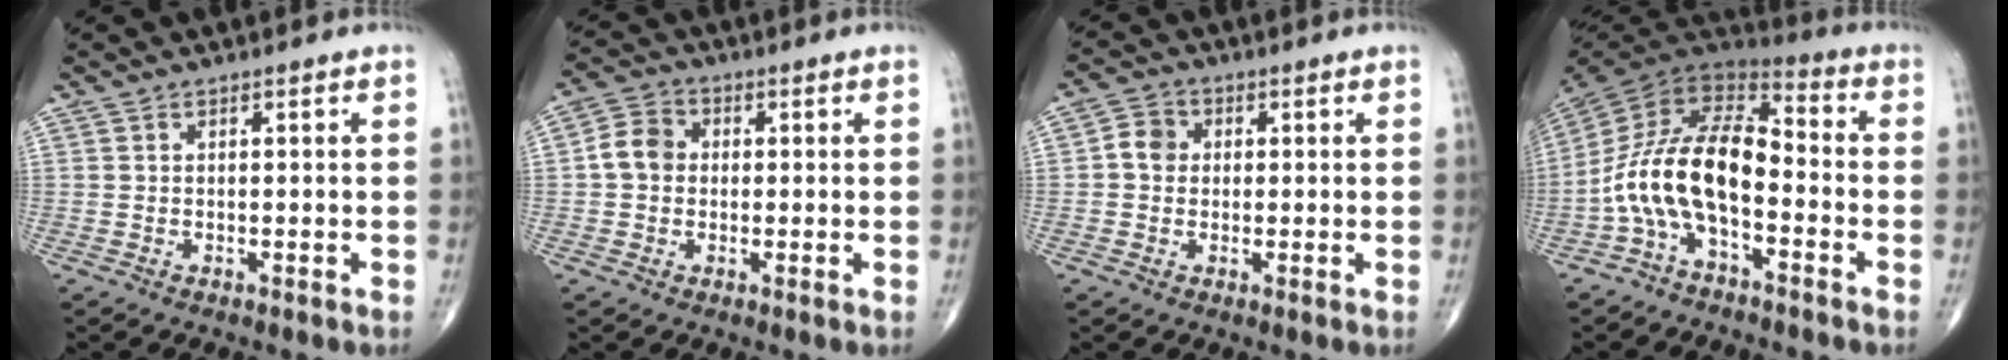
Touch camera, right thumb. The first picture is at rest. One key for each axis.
{"total": 5.6, "fx": 0.0, "fy": 4.8, "fz": 3.0, "tx": -0.046, "ty": 0.015, "tz": -0.010}
{"total": 4.4, "fx": 0.3, "fy": 3.9, "fz": 1.9, "tx": -0.017, "ty": 0.009, "tz": -0.005}
{"total": 15.5, "fx": -4.2, "fy": 7.7, "fz": 12.8, "tx": -0.235, "ty": 0.072, "tz": -0.087}